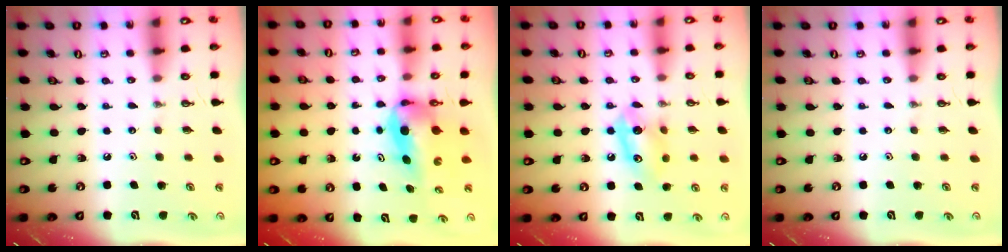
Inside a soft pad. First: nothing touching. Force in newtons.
{"total": 8.1, "press": 7.3, "slide": 3.4}
{"total": 7.7, "press": 7.5, "slide": 1.3}
{"total": 0.0}